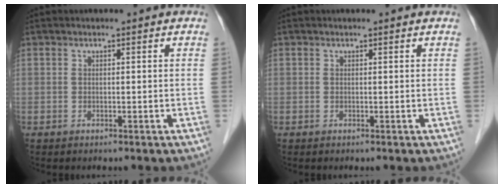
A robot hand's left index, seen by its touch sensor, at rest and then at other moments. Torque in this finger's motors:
{"motor_torque": [-1.01, -0.06, -0.58, -0.15]}